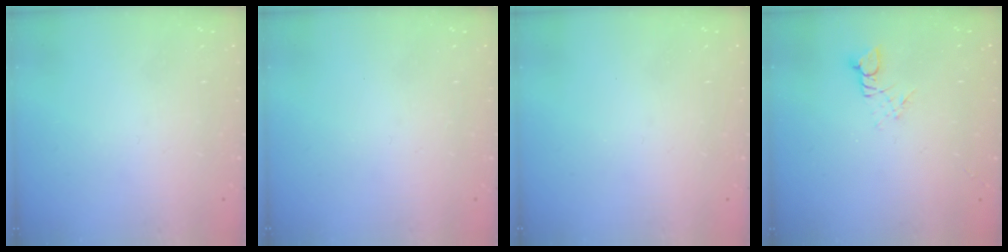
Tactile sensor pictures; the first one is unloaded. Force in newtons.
{"total": 0.0}
{"total": 0.0}
{"total": 3.0, "press": 3.0, "slide": 0.3}